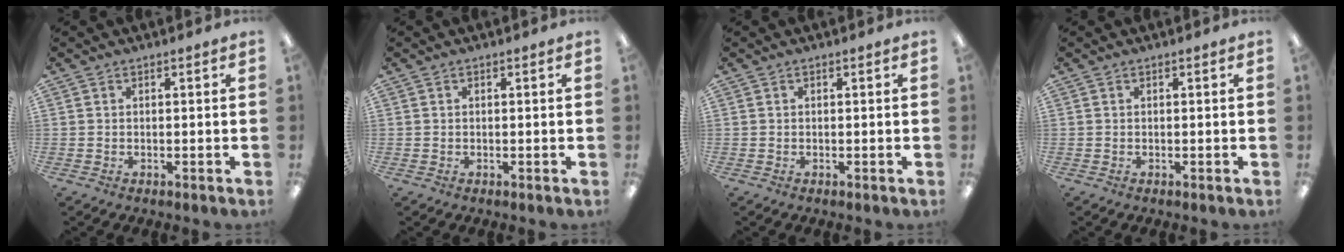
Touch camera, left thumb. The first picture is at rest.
{"total": 0.0}
{"total": 0.0}
{"total": 0.0}